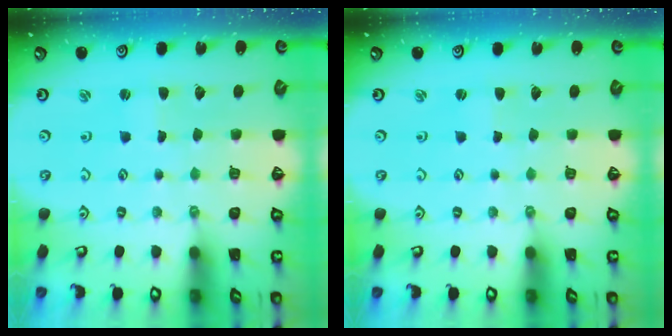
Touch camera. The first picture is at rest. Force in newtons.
{"total": 0.9, "press": 0.9, "slide": 0.2}